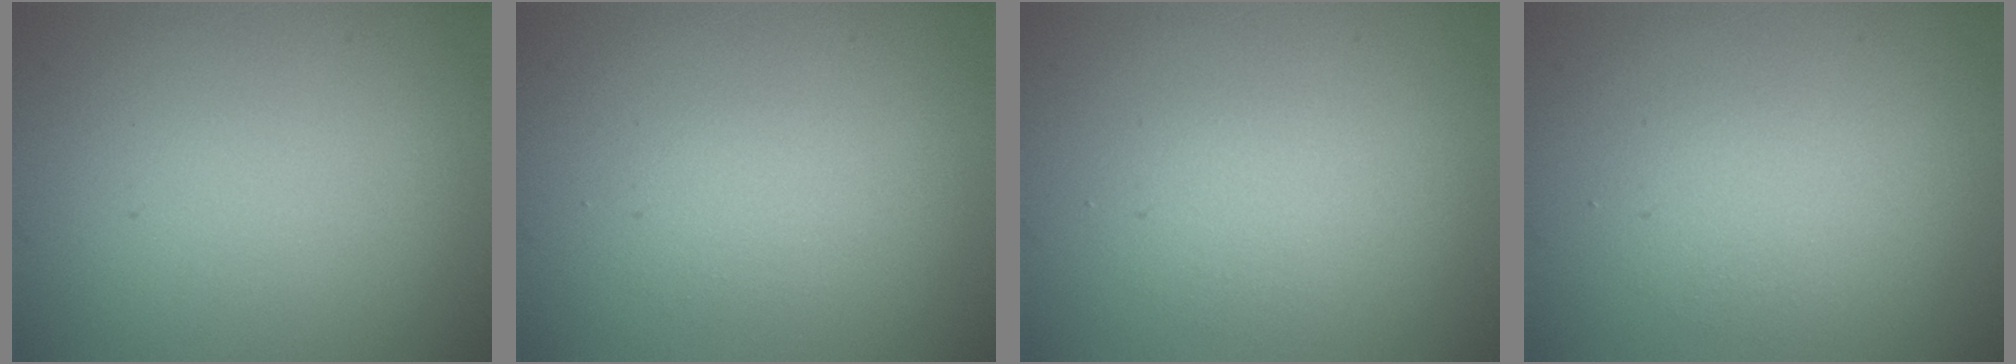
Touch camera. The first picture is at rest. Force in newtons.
{"total": 1.3, "press": 1.3, "slide": 0.1}
{"total": 1.9, "press": 1.9, "slide": 0.2}
{"total": 2.0, "press": 2.0, "slide": 0.1}